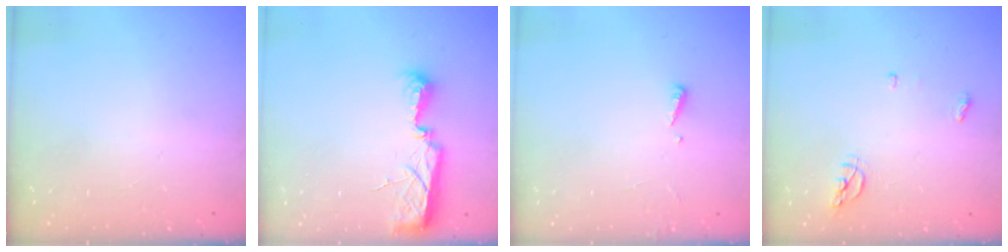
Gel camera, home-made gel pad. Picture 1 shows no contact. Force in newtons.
{"total": 10.7, "press": 9.0, "slide": 5.8}
{"total": 2.4, "press": 2.4, "slide": 0.2}
{"total": 5.6, "press": 5.6, "slide": 0.7}